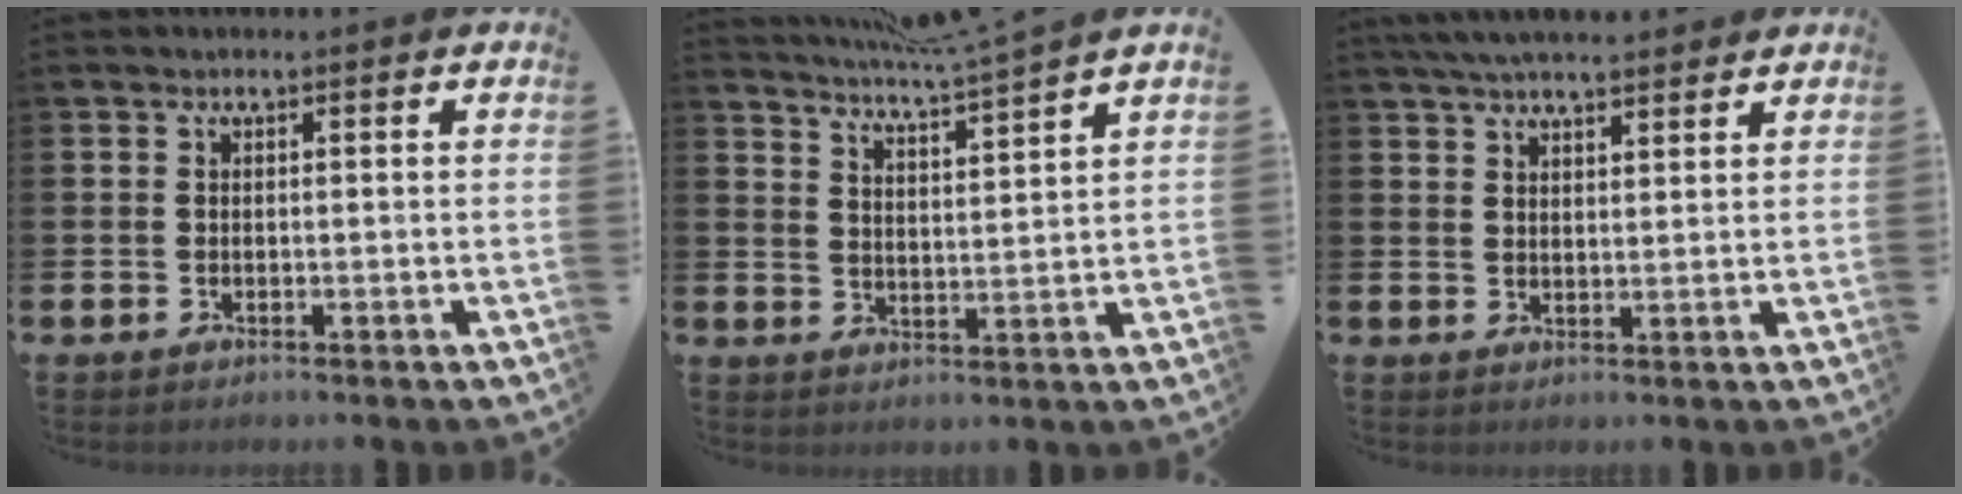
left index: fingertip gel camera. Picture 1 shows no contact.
{"total": 5.6, "force": [5.3, -0.9, 1.4], "torque": [-0.047, -0.032, 0.095]}
{"total": 4.9, "force": [4.7, 0.8, 1.3], "torque": [-0.033, -0.012, 0.086]}